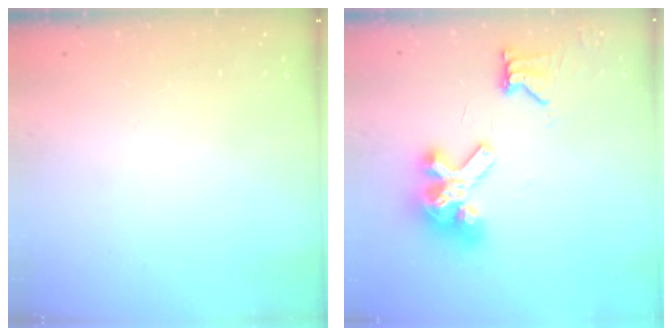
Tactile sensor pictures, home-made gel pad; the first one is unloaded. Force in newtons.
{"total": 12.2, "press": 12.1, "slide": 1.5}